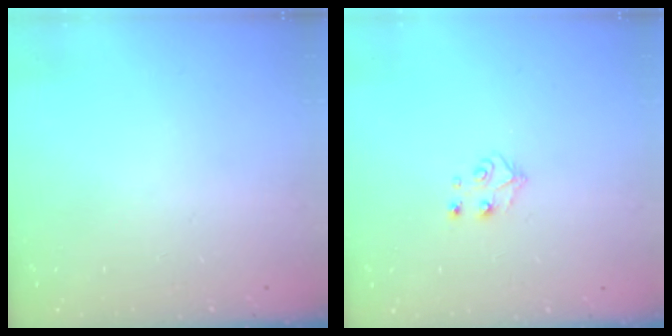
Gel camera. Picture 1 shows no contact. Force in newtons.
{"total": 4.7, "press": 4.7, "slide": 0.4}